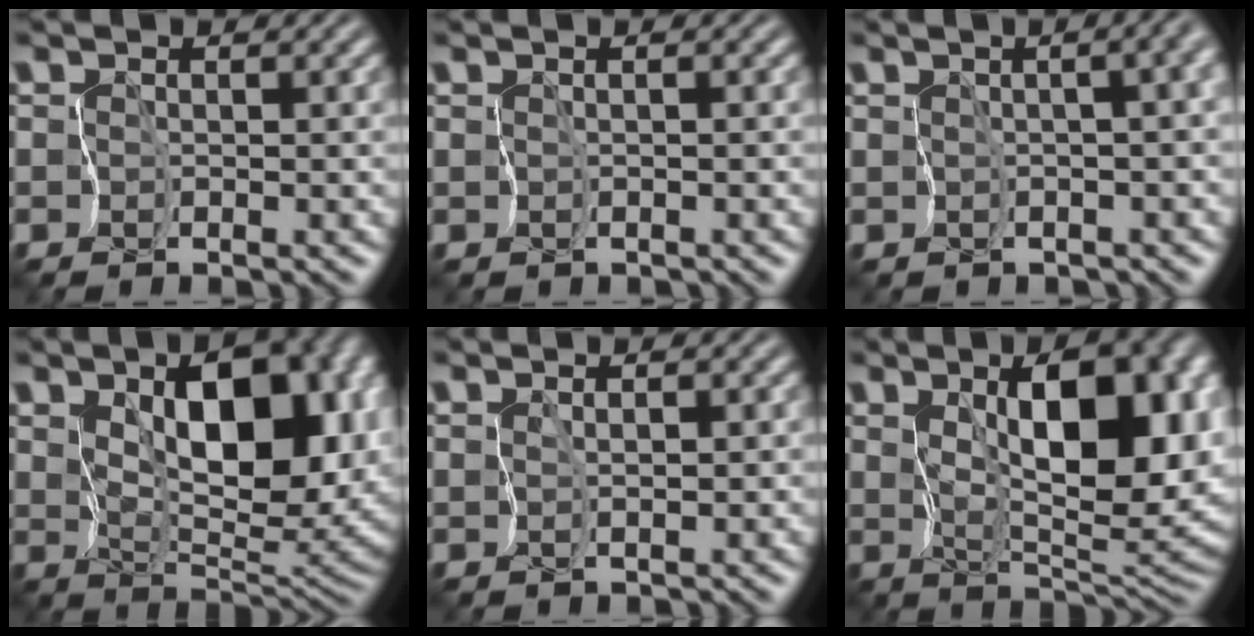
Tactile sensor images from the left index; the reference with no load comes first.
{"total": 0.0}
{"total": 7.7, "force": [0.4, 4.3, 6.4], "torque": [-0.055, 0.002, 0.009]}
{"total": 10.8, "force": [3.0, 5.7, 8.7], "torque": [-0.130, -0.008, 0.062]}
{"total": 0.9, "force": [0.7, 0.2, 0.4], "torque": [-0.005, -0.003, 0.023]}
{"total": 11.1, "force": [3.0, 4.7, 9.5], "torque": [-0.140, -0.003, 0.063]}